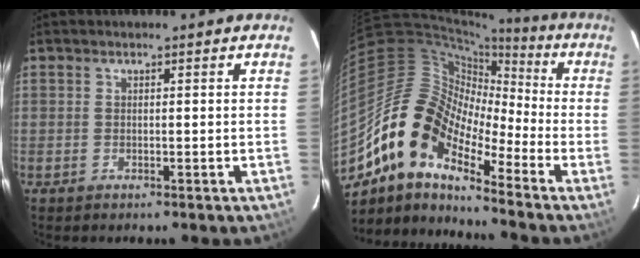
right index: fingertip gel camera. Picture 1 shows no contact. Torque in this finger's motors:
{"motor_torque": [1.07, -1.05, 0.90, 0.21]}